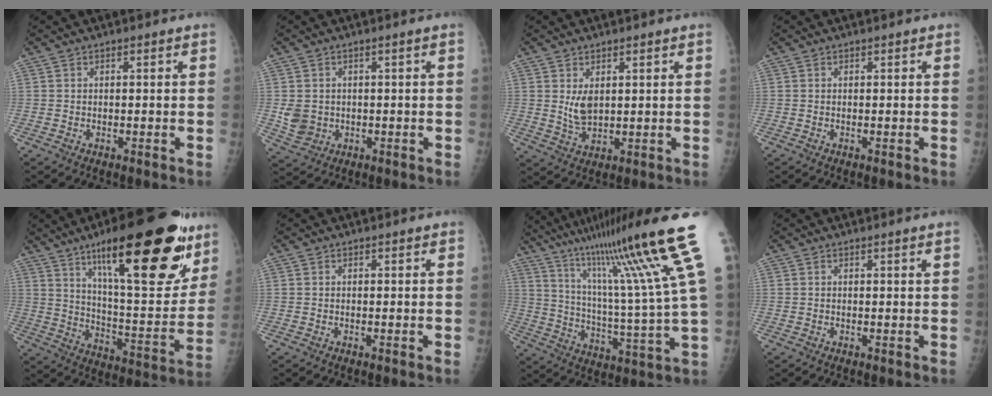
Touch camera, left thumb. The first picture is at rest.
{"total": 4.3, "force": [0.0, 3.6, 2.3], "torque": [-0.038, 0.004, 0.012]}
{"total": 4.5, "force": [1.4, 2.4, 3.5], "torque": [-0.060, -0.016, 0.035]}
{"total": 0.0}
{"total": 30.6, "force": [17.0, 8.8, 23.8], "torque": [-0.316, -0.054, 0.266]}
{"total": 0.0}
{"total": 23.5, "force": [14.5, -0.2, 18.5], "torque": [-0.284, -0.057, 0.235]}
{"total": 0.6, "force": [0.3, -0.2, 0.5], "torque": [-0.018, -0.004, 0.008]}